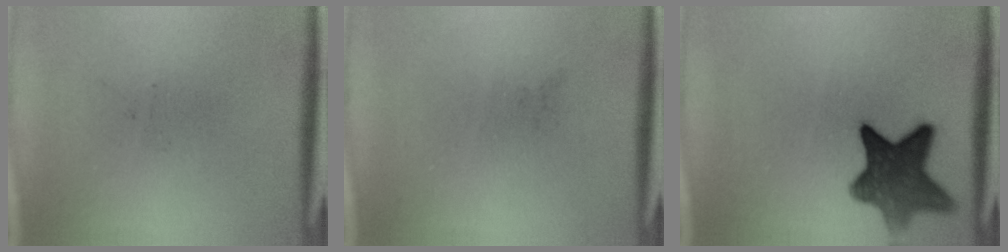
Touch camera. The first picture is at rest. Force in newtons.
{"total": 0.0}
{"total": 9.1}